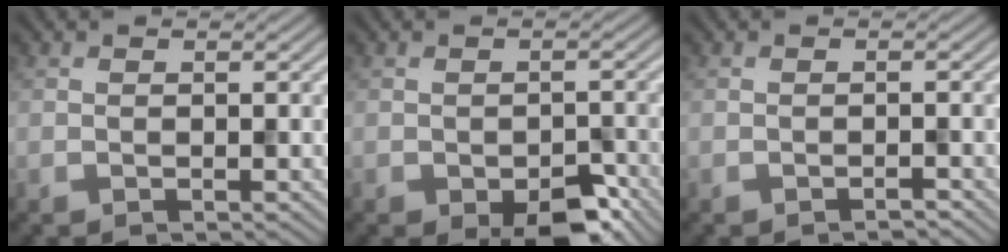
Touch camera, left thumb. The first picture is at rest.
{"total": 5.1, "force": [-3.1, 2.3, 3.4], "torque": [-0.046, -0.005, -0.038]}
{"total": 0.8, "force": [-0.8, 0.1, 0.3], "torque": [-0.002, 0.001, -0.013]}